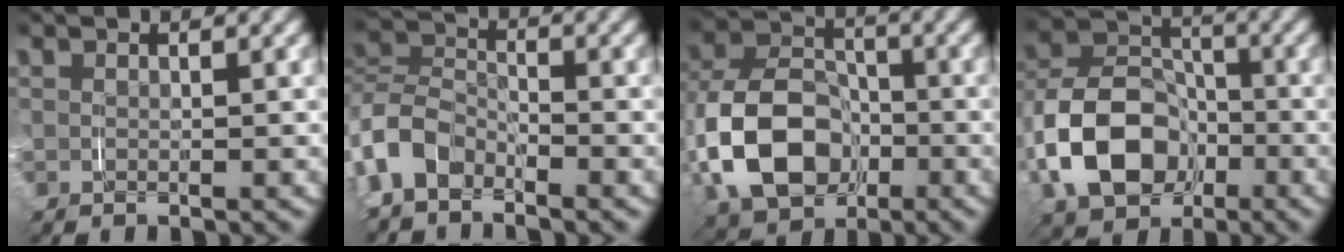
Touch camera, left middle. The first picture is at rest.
{"total": 7.0, "force": [-3.1, 5.9, 2.2], "torque": [-0.083, -0.016, -0.064]}
{"total": 10.5, "force": [-2.3, 8.1, 6.2], "torque": [-0.135, -0.025, -0.038]}
{"total": 9.6, "force": [-2.7, 7.5, 5.4], "torque": [-0.107, -0.019, -0.046]}